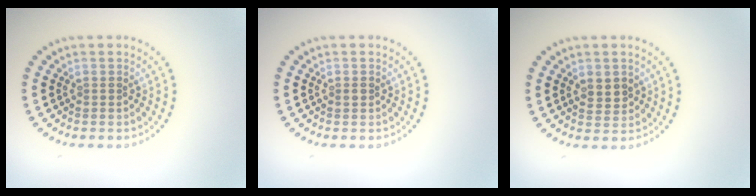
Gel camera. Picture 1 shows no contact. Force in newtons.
{"total": 0.7, "press": 0.7, "slide": 0.1}
{"total": 1.6, "press": 1.5, "slide": 0.5}